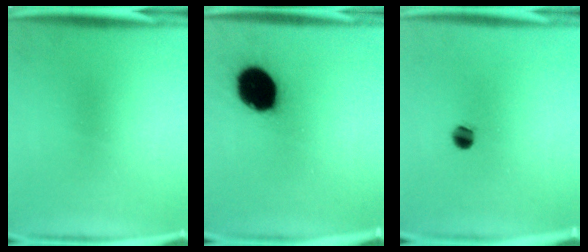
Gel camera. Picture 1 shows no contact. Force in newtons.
{"total": 18.6}
{"total": 3.2}